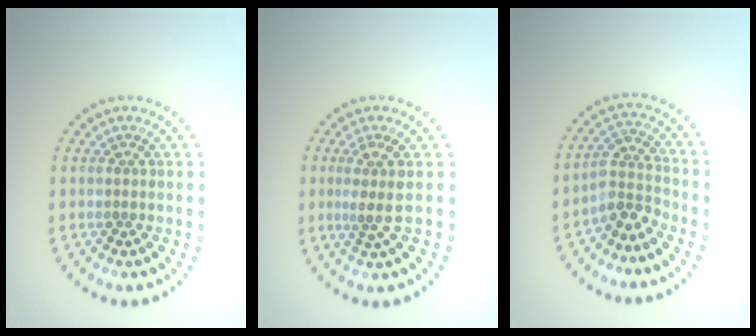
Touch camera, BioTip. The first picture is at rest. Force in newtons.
{"total": 2.3, "press": 1.6, "slide": 1.6}
{"total": 3.0, "press": 2.1, "slide": 2.1}